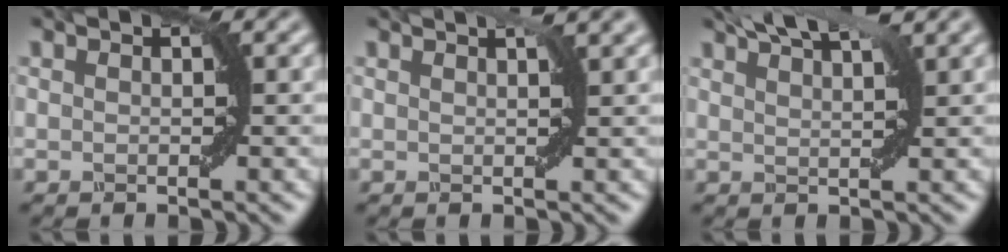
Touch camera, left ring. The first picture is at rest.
{"total": 2.8, "force": [1.9, 0.9, 1.9], "torque": [-0.009, 0.013, 0.003]}
{"total": 5.7, "force": [4.2, 1.4, 3.7], "torque": [-0.044, 0.027, 0.039]}